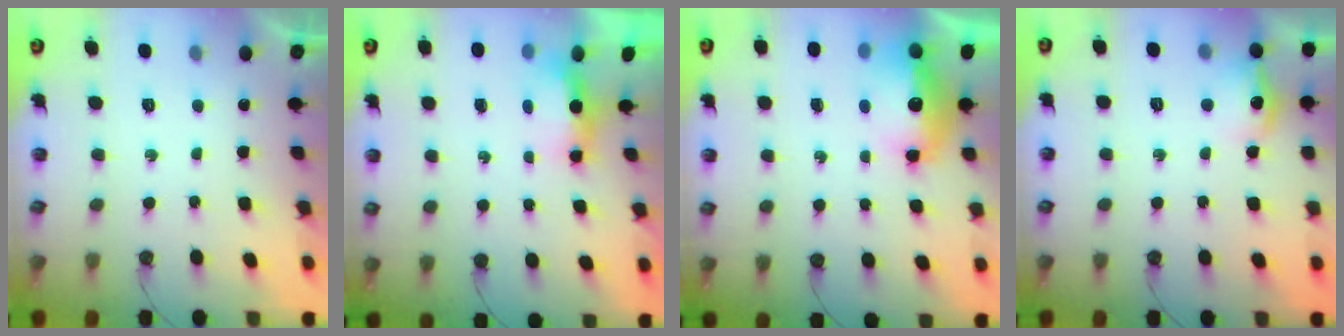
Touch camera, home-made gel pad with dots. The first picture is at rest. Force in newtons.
{"total": 5.0, "press": 4.8, "slide": 1.4}
{"total": 14.6, "press": 14.5, "slide": 1.2}
{"total": 11.1, "press": 11.0, "slide": 0.9}